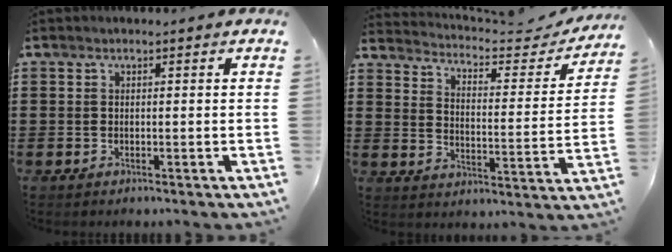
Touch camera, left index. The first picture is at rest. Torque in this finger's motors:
{"motor_torque": [1.19, -0.95, 0.05, 0.01]}